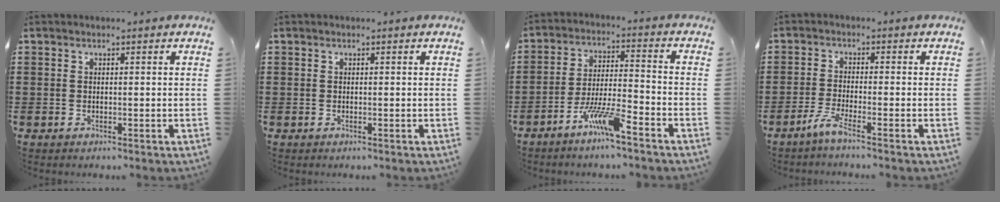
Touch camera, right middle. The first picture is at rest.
{"total": 0.0}
{"total": 7.5, "force": [-5.4, 0.6, 5.2], "torque": [-0.116, -0.008, -0.108]}
{"total": 3.4, "force": [-2.3, 0.0, 2.5], "torque": [-0.055, -0.008, -0.047]}